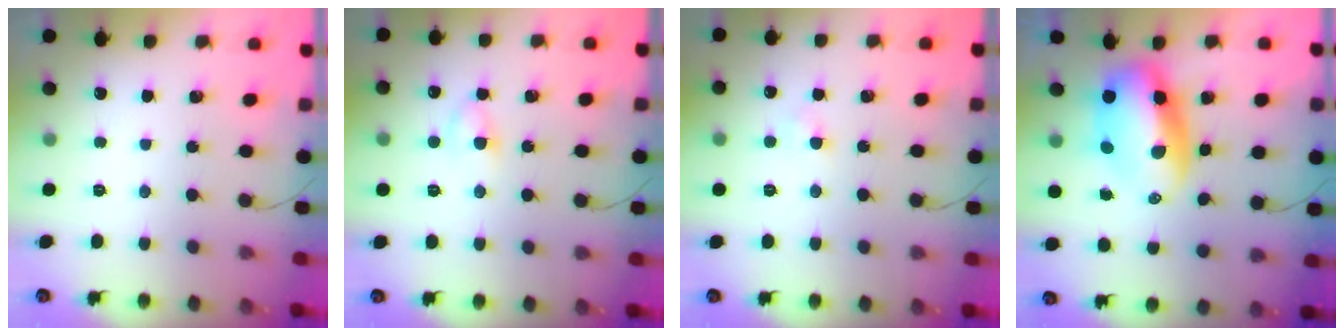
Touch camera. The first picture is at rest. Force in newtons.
{"total": 3.9, "press": 3.7, "slide": 1.1}
{"total": 2.9, "press": 2.7, "slide": 1.1}
{"total": 9.6, "press": 9.2, "slide": 2.8}